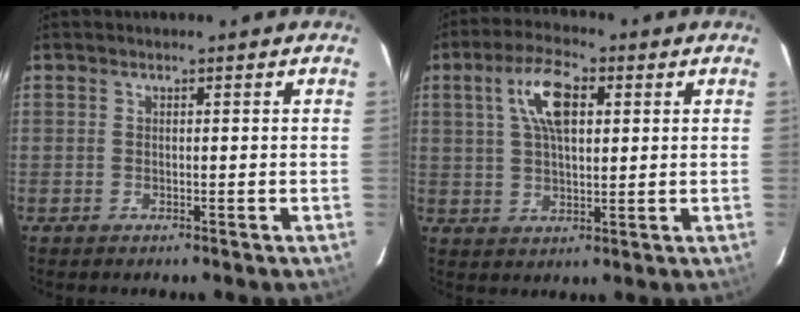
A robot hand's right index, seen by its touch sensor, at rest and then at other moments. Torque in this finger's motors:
{"motor_torque": [0.64, -0.29, 0.47, 0.14]}